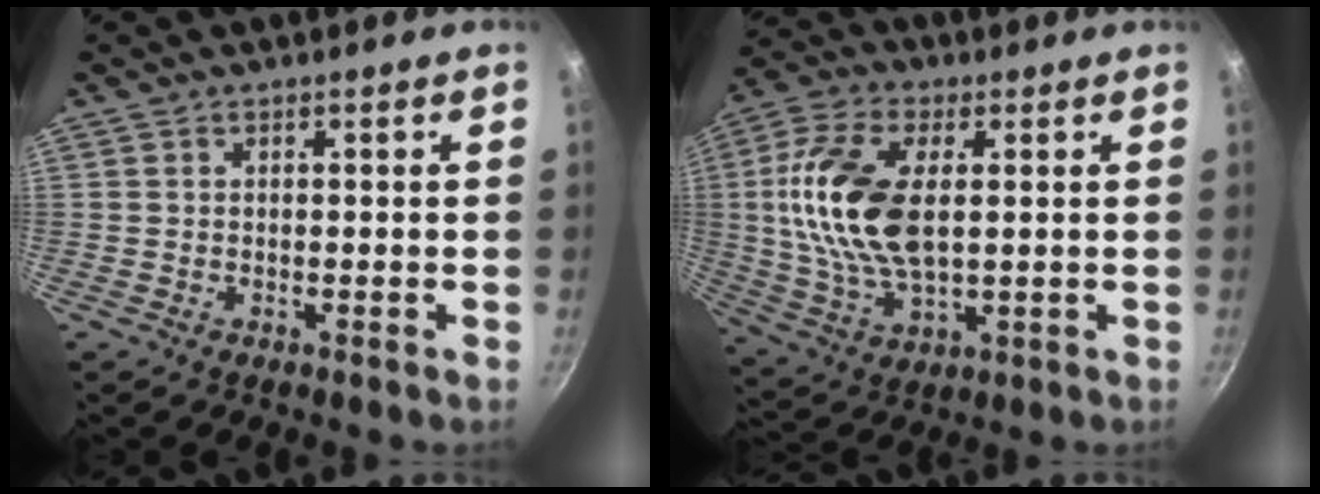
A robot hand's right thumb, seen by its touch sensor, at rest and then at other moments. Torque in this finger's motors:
{"motor_torque": [0.90, 3.03, 1.74, -0.14, 0.26]}